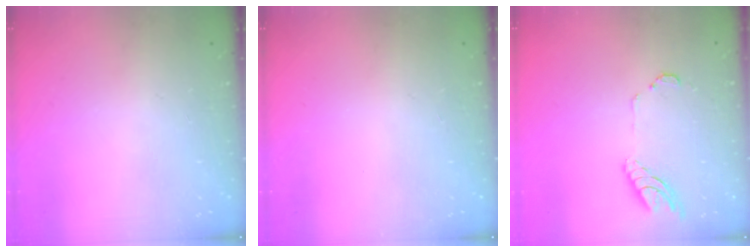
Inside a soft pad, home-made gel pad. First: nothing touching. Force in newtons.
{"total": 0.0}
{"total": 9.6, "press": 9.6, "slide": 1.2}